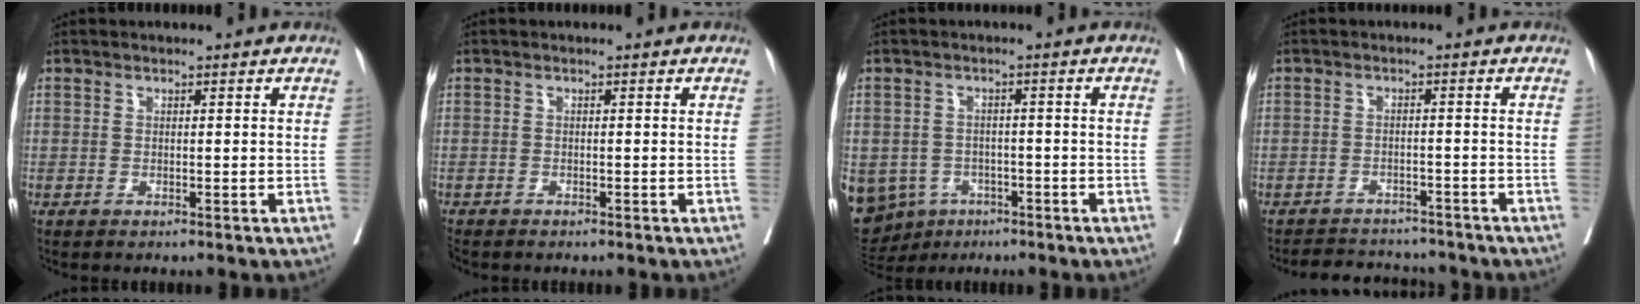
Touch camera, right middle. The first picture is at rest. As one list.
[{"total": 1.6, "force": [-1.5, 0.5, 0.4], "torque": [-0.012, -0.006, -0.027]}, {"total": 13.1, "force": [-6.2, 10.7, 4.1], "torque": [-0.125, 0.002, -0.080]}, {"total": 7.5, "force": [-7.0, 2.4, 1.0], "torque": [-0.006, 0.007, -0.094]}]